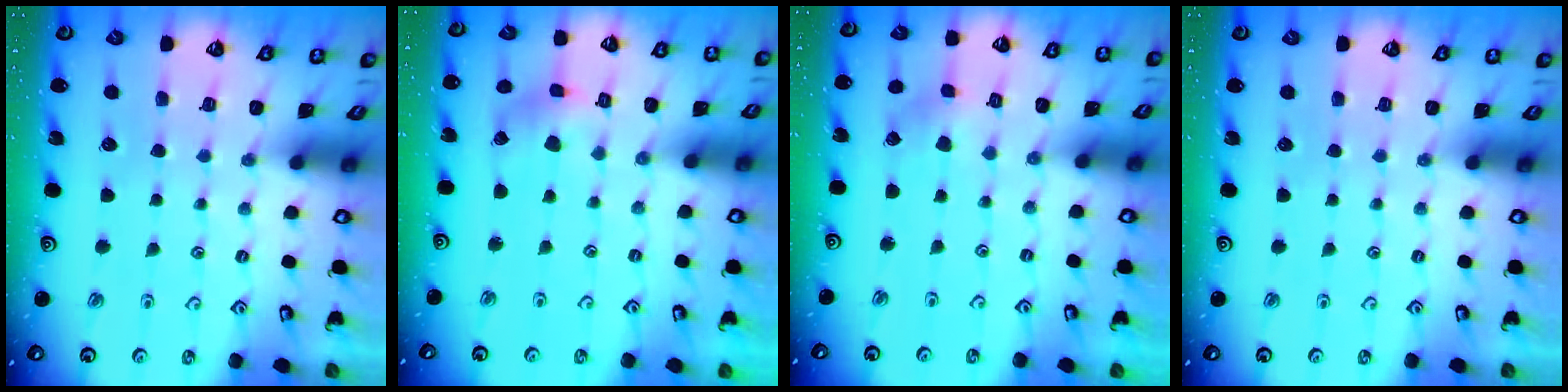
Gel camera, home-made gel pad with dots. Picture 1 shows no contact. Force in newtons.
{"total": 3.8, "press": 3.7, "slide": 0.4}
{"total": 2.5, "press": 2.4, "slide": 0.3}
{"total": 0.0}